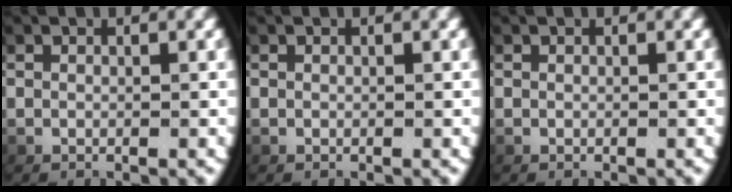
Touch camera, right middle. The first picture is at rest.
{"total": 0.0}
{"total": 0.0}